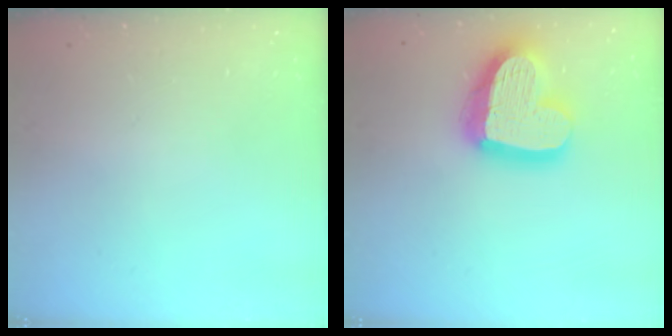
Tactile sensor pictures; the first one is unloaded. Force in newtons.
{"total": 21.5, "press": 21.4, "slide": 2.1}